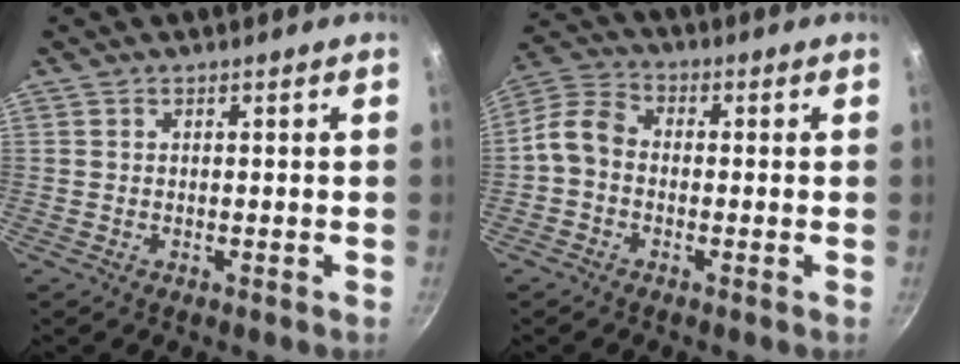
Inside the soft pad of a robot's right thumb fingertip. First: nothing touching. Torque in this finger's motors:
{"motor_torque": [-0.48, 0.16, 0.02, -0.13, 0.10]}